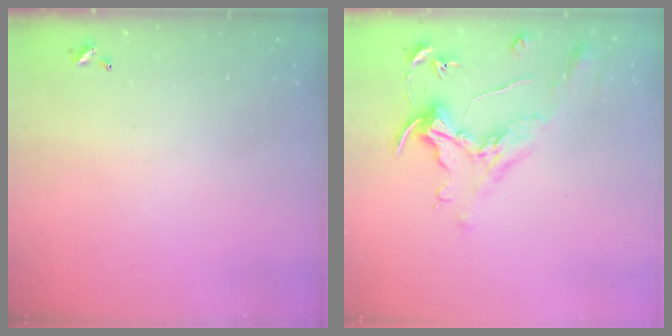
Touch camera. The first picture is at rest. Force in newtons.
{"total": 1.6, "press": 1.4, "slide": 0.7}